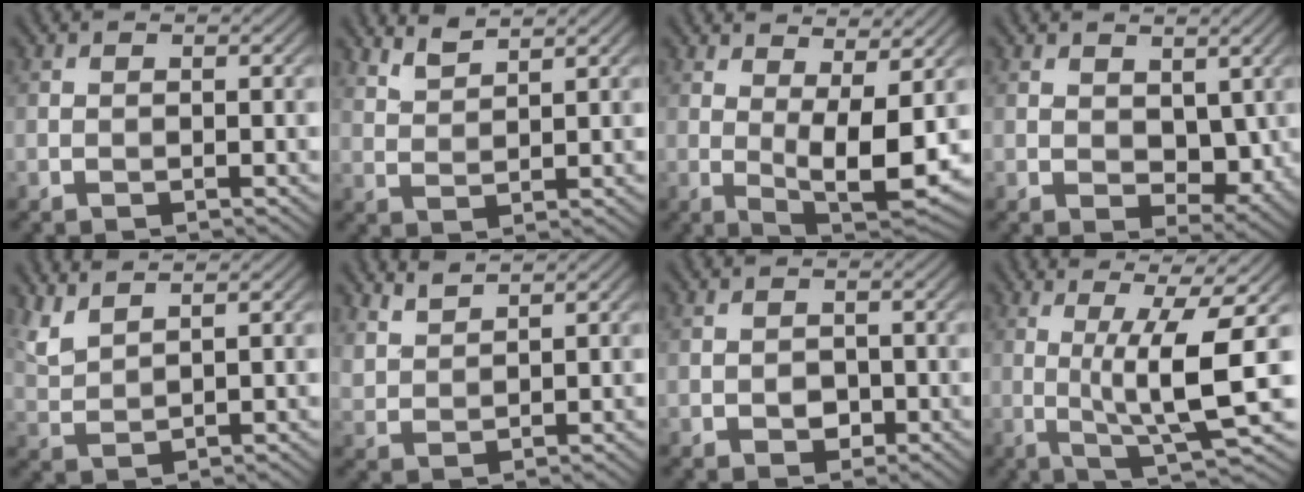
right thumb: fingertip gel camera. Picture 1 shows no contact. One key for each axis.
{"total": 3.4, "fx": 2.9, "fy": 0.6, "fz": 1.6, "tx": -0.030, "ty": 0.001, "tz": 0.064}
{"total": 8.0, "fx": 1.7, "fy": 2.6, "fz": 7.4, "tx": -0.124, "ty": -0.008, "tz": 0.033}
{"total": 4.9, "fx": 1.3, "fy": 3.2, "fz": 3.5, "tx": -0.067, "ty": -0.013, "tz": 0.027}
{"total": 4.0, "fx": 3.3, "fy": 0.8, "fz": 2.0, "tx": -0.058, "ty": 0.006, "tz": 0.075}
{"total": 3.4, "fx": 3.0, "fy": 0.7, "fz": 1.4, "tx": -0.035, "ty": 0.001, "tz": 0.072}
{"total": 1.8, "fx": -0.5, "fy": 1.5, "fz": 1.0, "tx": -0.018, "ty": -0.005, "tz": -0.010}
{"total": 9.4, "fx": 0.9, "fy": 1.2, "fz": 9.2, "tx": -0.161, "ty": 0.012, "tz": 0.019}